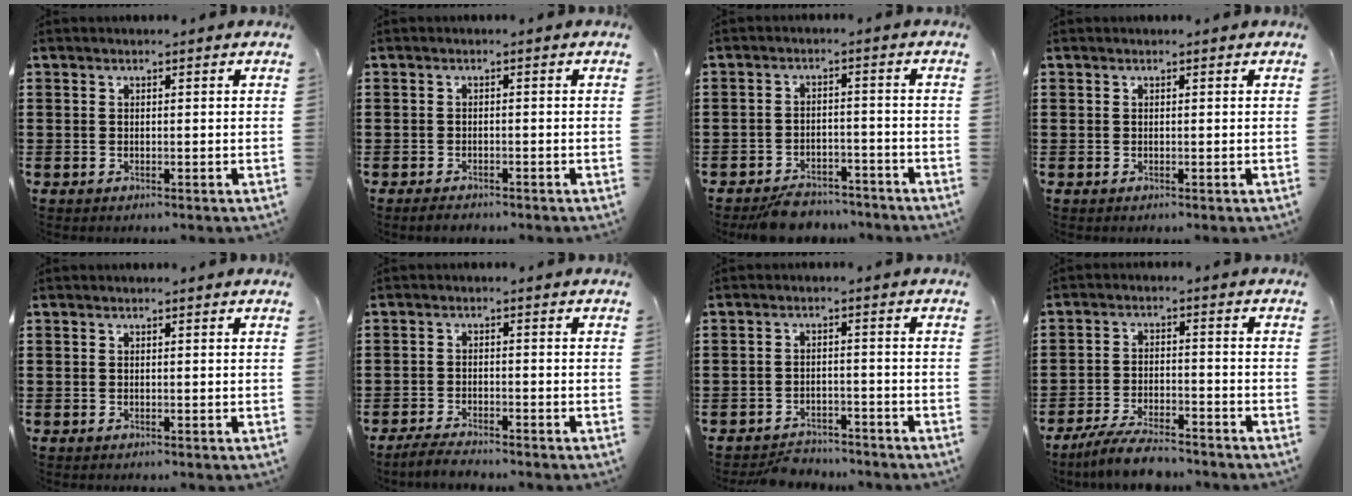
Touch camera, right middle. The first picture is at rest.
{"total": 1.1, "force": [-1.0, 0.2, 0.3], "torque": [-0.009, -0.002, -0.019]}
{"total": 4.4, "force": [-4.1, 1.1, 0.8], "torque": [-0.014, 0.012, -0.082]}
{"total": 0.0}
{"total": 0.0}
{"total": 2.6, "force": [-2.6, 0.2, 0.6], "torque": [-0.019, 0.000, -0.056]}
{"total": 3.0, "force": [-2.9, 0.6, 0.2], "torque": [-0.010, 0.003, -0.061]}
{"total": 6.0, "force": [-5.4, 0.8, 2.5], "torque": [-0.050, -0.001, -0.103]}